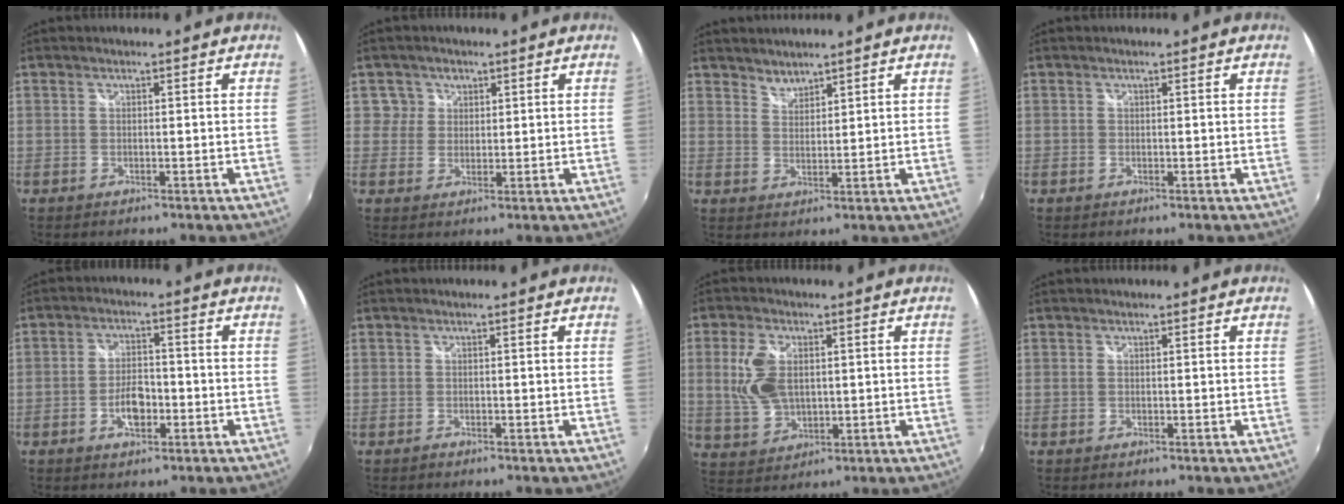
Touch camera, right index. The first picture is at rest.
{"total": 3.4, "force": [1.1, 3.2, 0.1], "torque": [0.017, 0.018, 0.015]}
{"total": 2.8, "force": [2.6, 0.9, 0.2], "torque": [0.003, 0.002, 0.048]}
{"total": 0.0}
{"total": 5.7, "force": [-2.1, 2.9, 4.4], "torque": [-0.086, 0.004, -0.034]}
{"total": 0.6, "force": [-0.5, 0.3, 0.1], "torque": [-0.003, -0.001, -0.010]}
{"total": 9.4, "force": [1.5, 5.8, 7.2], "torque": [-0.152, 0.004, 0.037]}
{"total": 0.0}